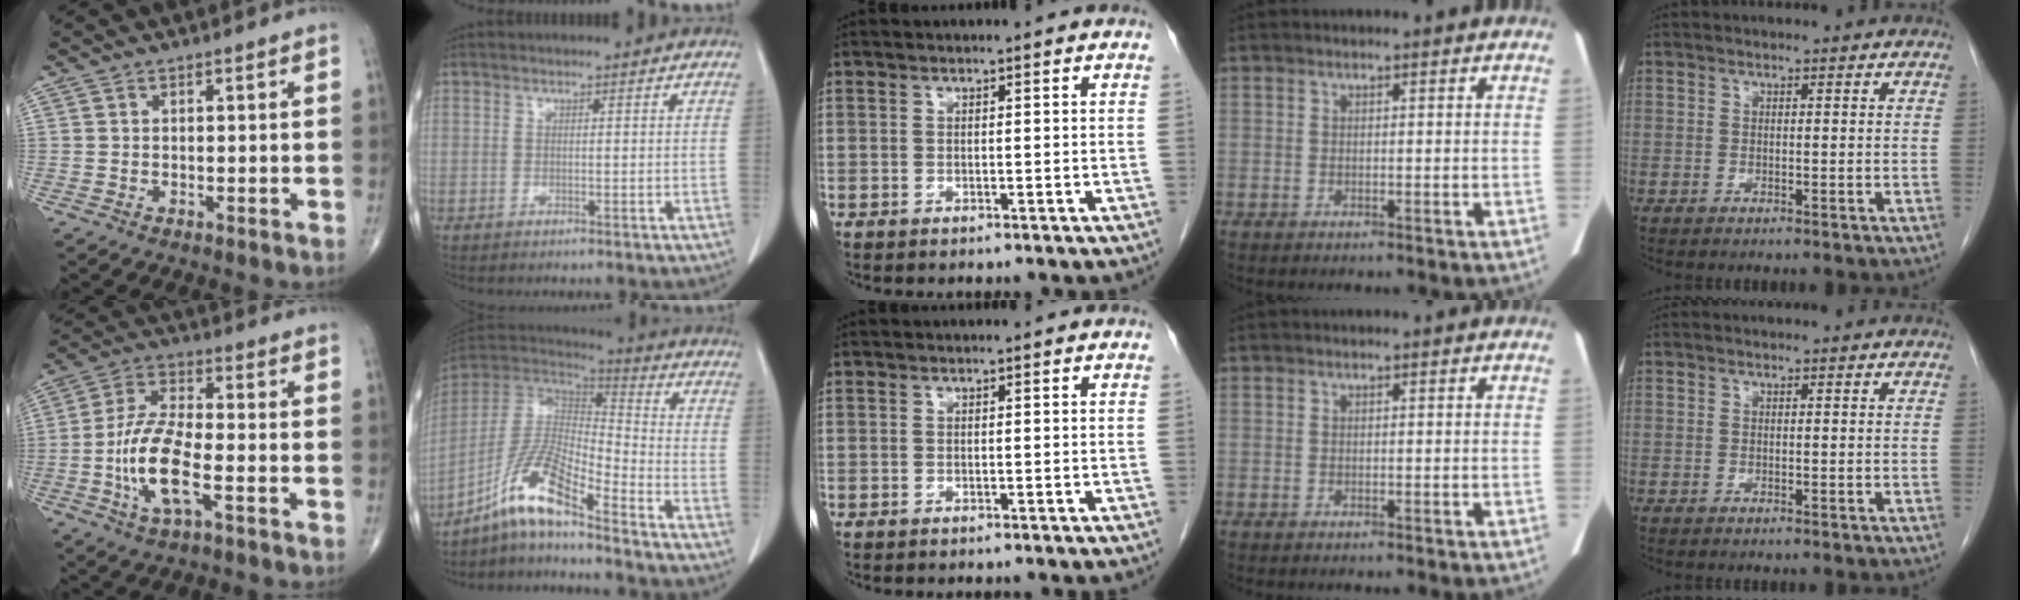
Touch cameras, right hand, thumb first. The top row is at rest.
{"thumb": {"total": 12.5, "force": [-3.7, 4.2, 11.1], "torque": [-0.229, 0.018, -0.074]}, "index": {"total": 11.3, "force": [-8.1, 1.1, 7.9], "torque": [-0.172, 0.011, -0.154]}}